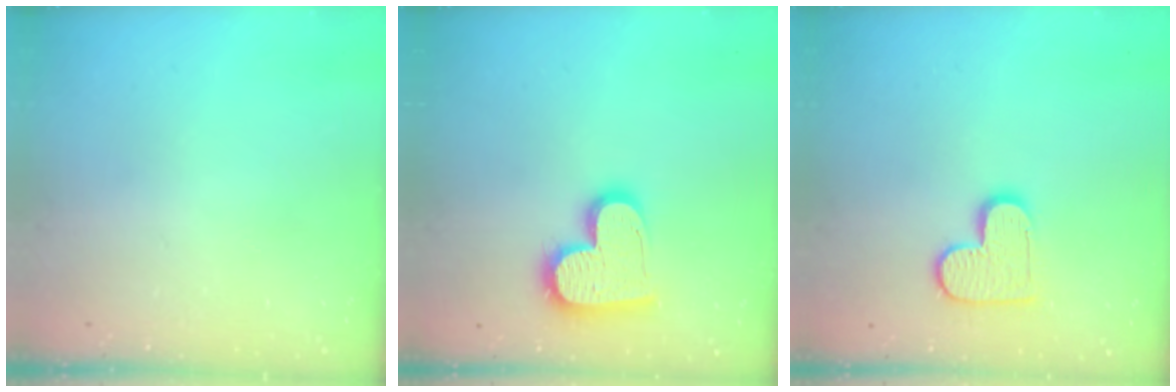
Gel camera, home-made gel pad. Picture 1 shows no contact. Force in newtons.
{"total": 16.0, "press": 16.0, "slide": 1.0}
{"total": 11.0, "press": 11.0, "slide": 0.7}